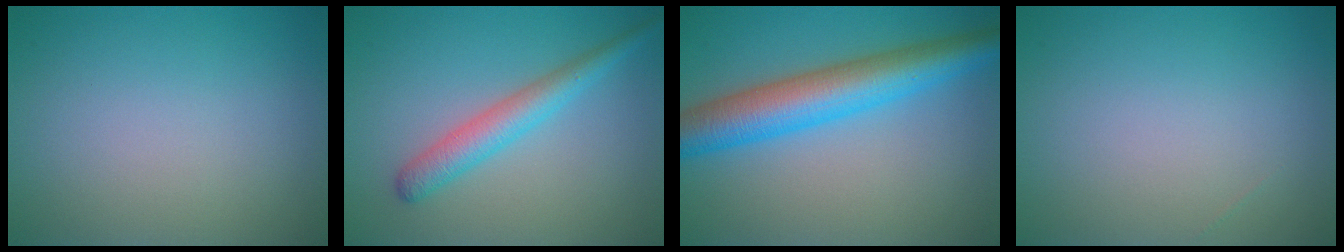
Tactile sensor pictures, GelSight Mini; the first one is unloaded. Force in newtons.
{"total": 3.4, "press": 3.4, "slide": 0.1}
{"total": 7.6, "press": 7.6, "slide": 0.1}
{"total": 0.0}